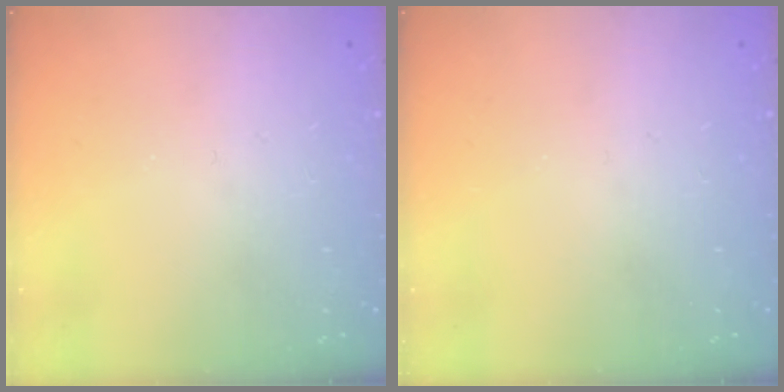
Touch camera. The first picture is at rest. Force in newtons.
{"total": 0.0}